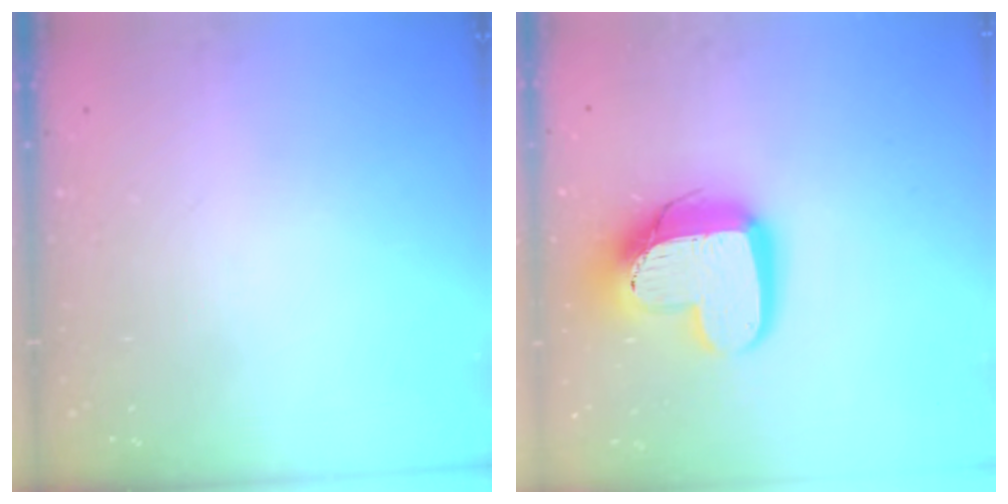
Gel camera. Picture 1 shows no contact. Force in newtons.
{"total": 16.6, "press": 16.6, "slide": 1.3}